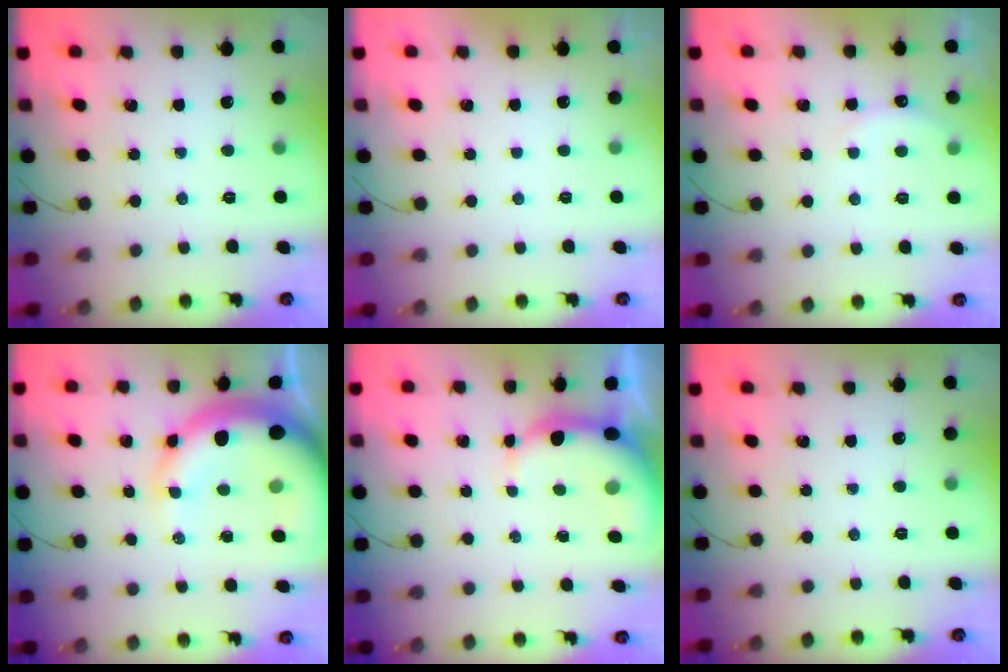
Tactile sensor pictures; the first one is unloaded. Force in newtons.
{"total": 3.0, "press": 3.0, "slide": 0.1}
{"total": 5.9, "press": 5.8, "slide": 1.0}
{"total": 16.7, "press": 16.3, "slide": 3.4}
{"total": 4.8, "press": 4.7, "slide": 1.1}
{"total": 0.0}